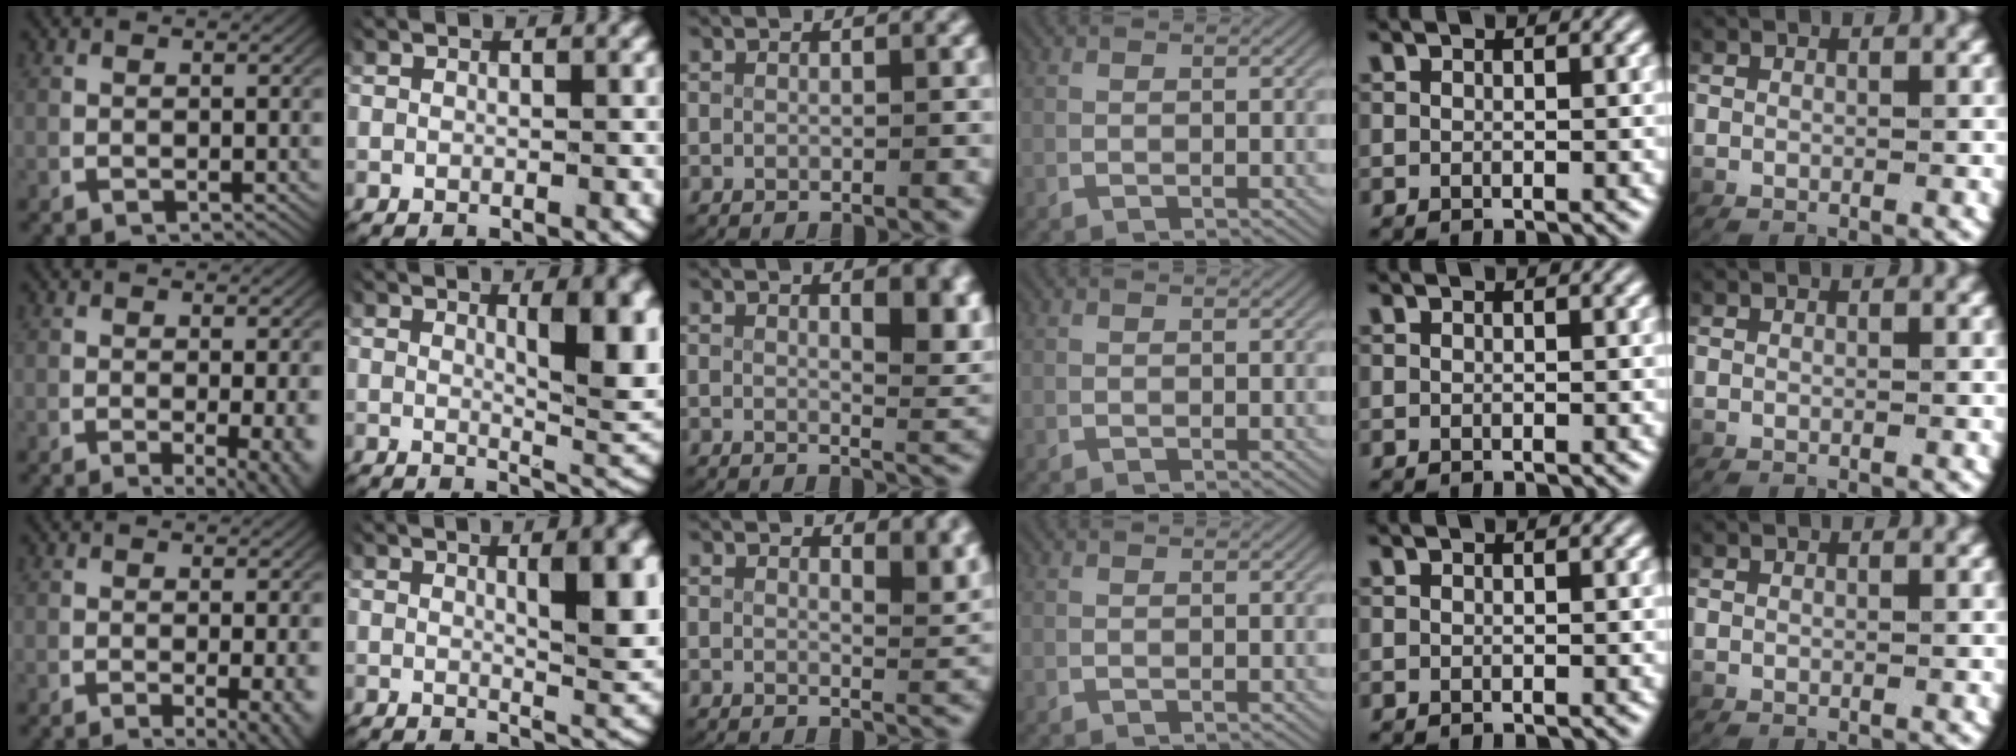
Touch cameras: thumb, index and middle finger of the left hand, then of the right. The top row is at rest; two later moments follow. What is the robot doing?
{"motion": "lift_and_place", "object": "plastic wrap"}